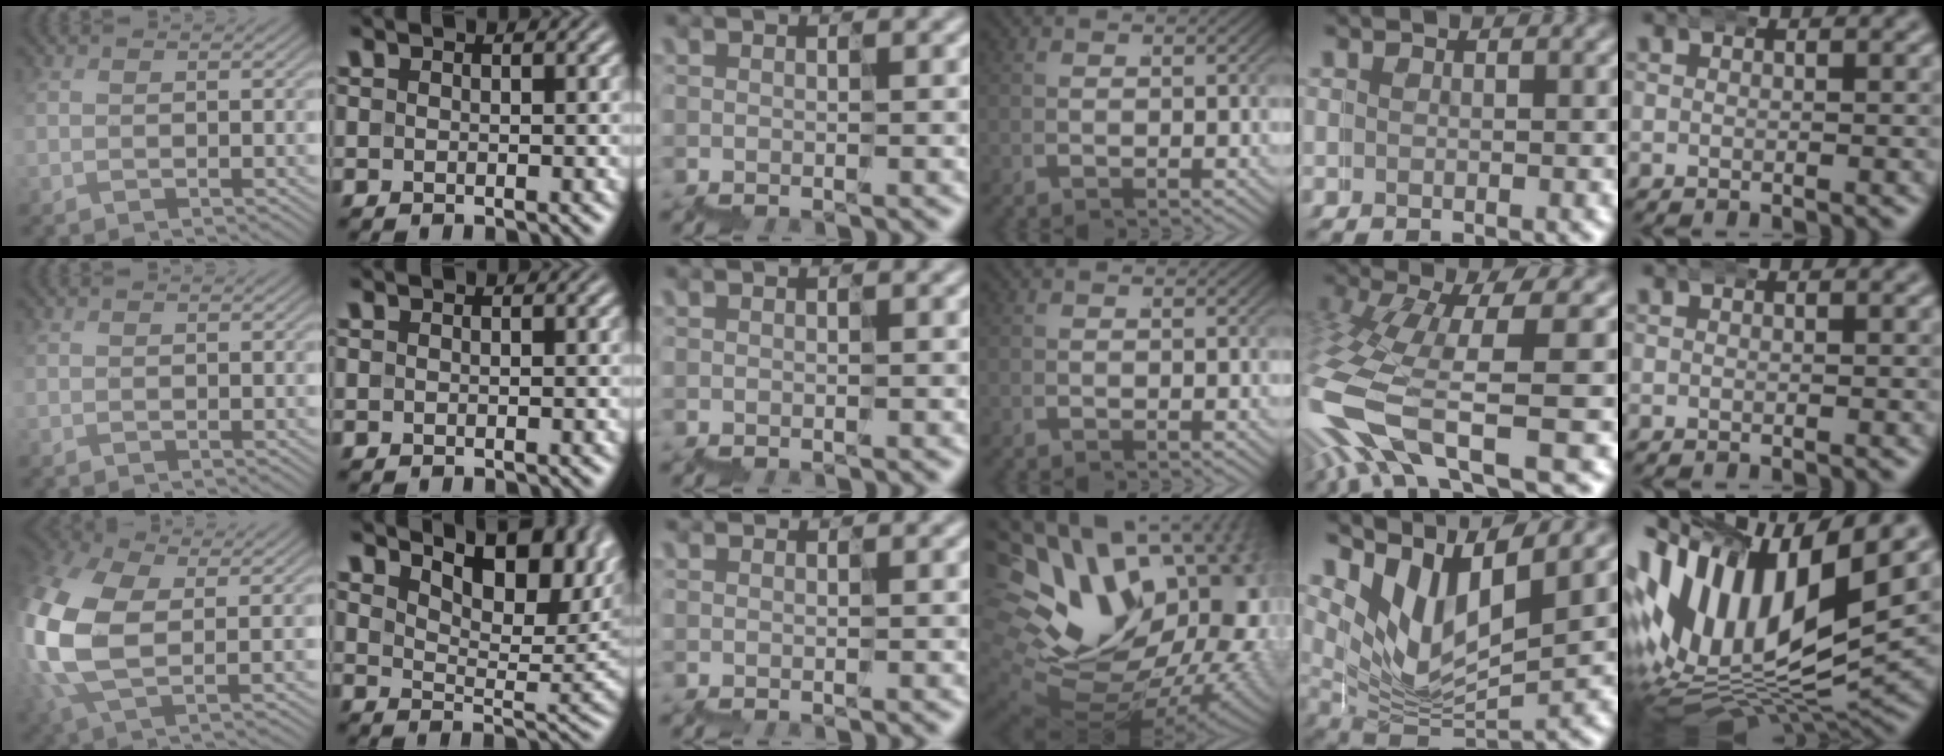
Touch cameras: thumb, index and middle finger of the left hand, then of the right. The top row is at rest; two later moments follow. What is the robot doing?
{"motion": "wrap", "object": "belt"}